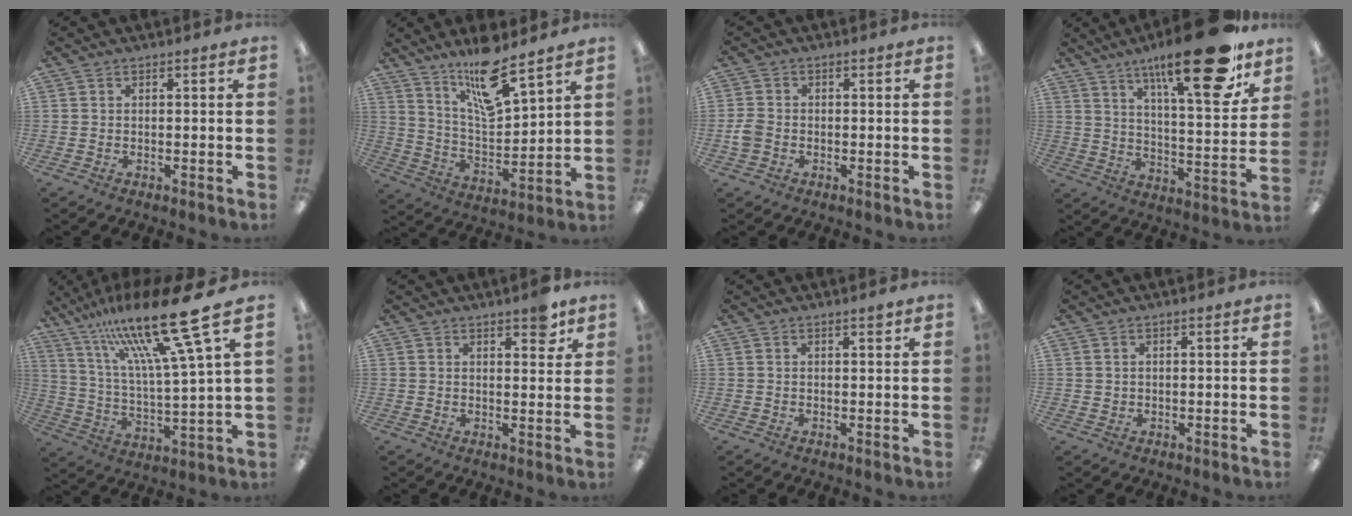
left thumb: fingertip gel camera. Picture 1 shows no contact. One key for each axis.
{"total": 14.2, "fx": 11.0, "fy": 3.3, "fz": 8.3, "tx": -0.151, "ty": -0.062, "tz": 0.185}
{"total": 3.2, "fx": -1.0, "fy": 2.4, "fz": 1.7, "tx": -0.034, "ty": 0.006, "tz": -0.020}
{"total": 24.0, "fx": 15.5, "fy": 6.8, "fz": 17.1, "tx": -0.246, "ty": -0.094, "tz": 0.241}
{"total": 24.3, "fx": 16.1, "fy": 4.2, "fz": 17.7, "tx": -0.315, "ty": -0.094, "tz": 0.256}
{"total": 5.5, "fx": 3.8, "fy": 2.0, "fz": 3.4, "tx": -0.028, "ty": -0.023, "tz": 0.059}
{"total": 1.5, "fx": 1.0, "fy": 0.3, "fz": 1.1, "tx": -0.007, "ty": -0.006, "tz": 0.013}
{"total": 0.8, "fx": 0.4, "fy": 0.7, "fz": 0.2, "tx": -0.004, "ty": 0.004, "tz": 0.007}